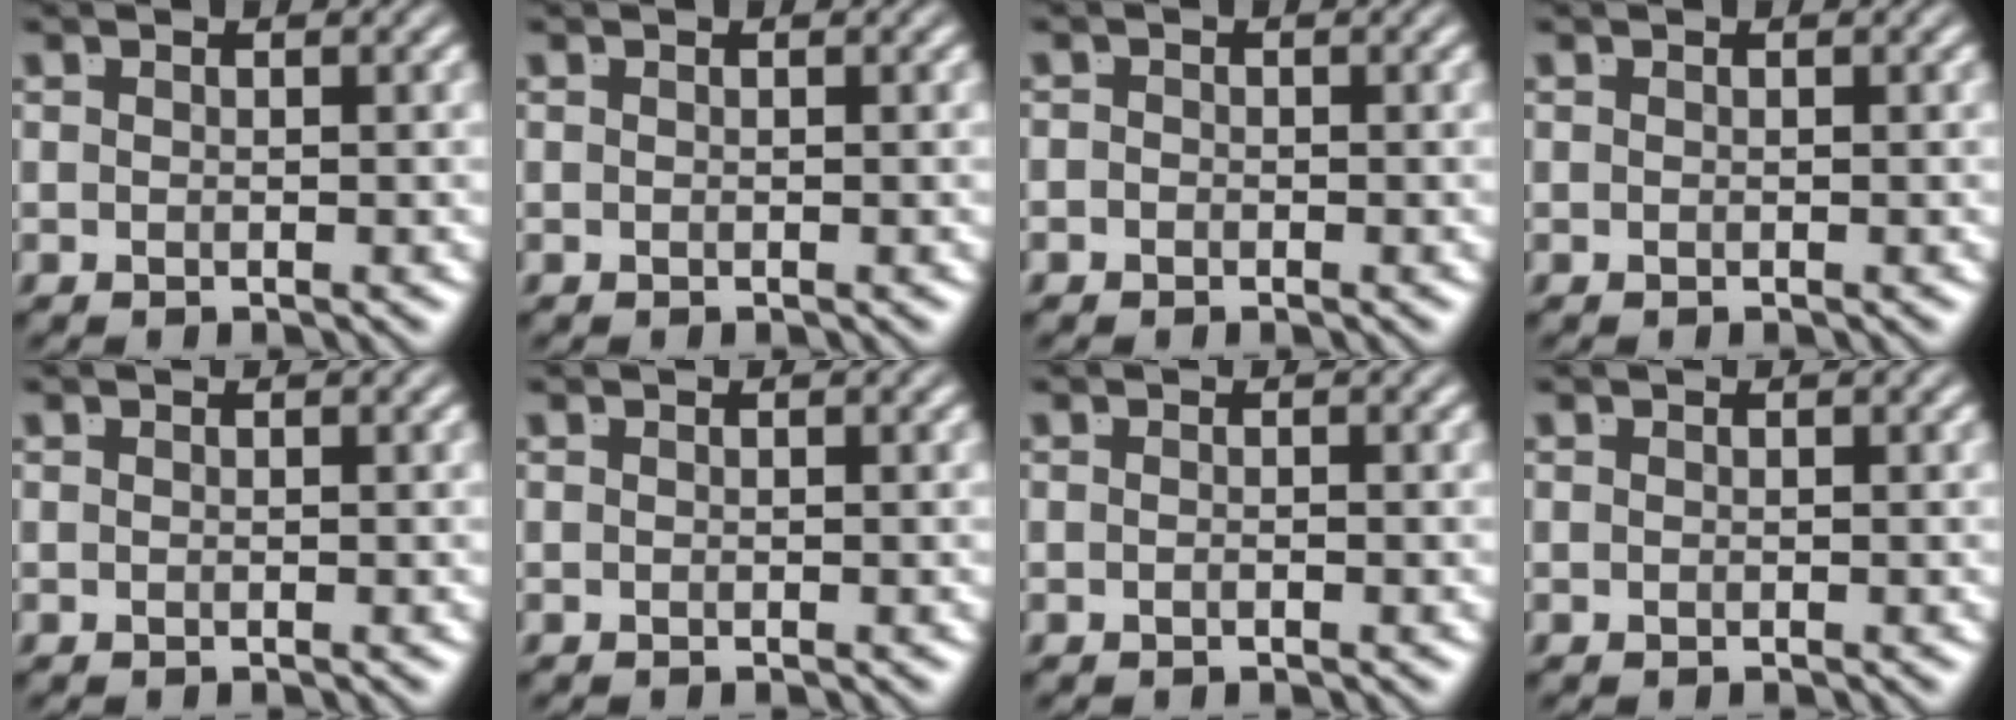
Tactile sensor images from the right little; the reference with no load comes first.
{"total": 0.0}
{"total": 0.7, "force": [-0.7, 0.0, -0.2], "torque": [0.005, -0.011, -0.008]}
{"total": 0.0}
{"total": 0.0}
{"total": 0.0}
{"total": 0.6, "force": [-0.4, -0.2, 0.3], "torque": [-0.007, 0.000, -0.008]}
{"total": 0.0}